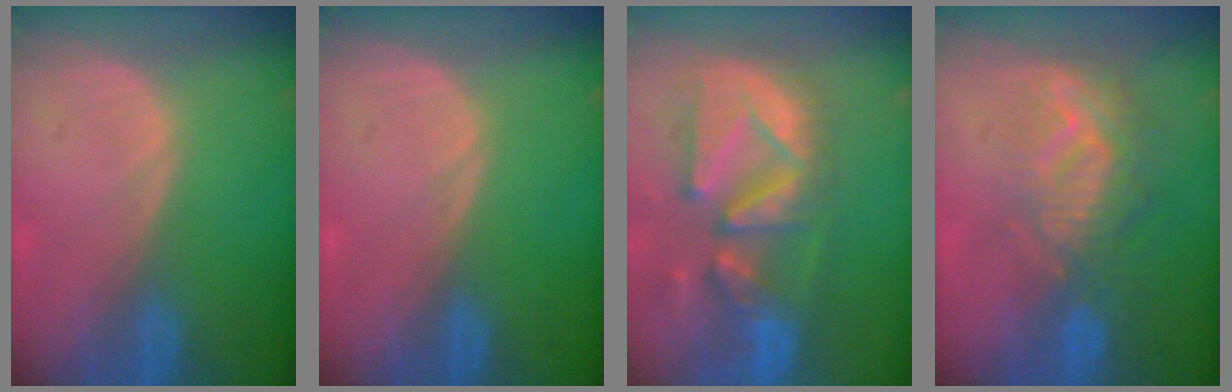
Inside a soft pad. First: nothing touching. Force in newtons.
{"total": 0.0}
{"total": 12.7, "press": 11.2, "slide": 6.0}
{"total": 9.4, "press": 8.6, "slide": 3.9}